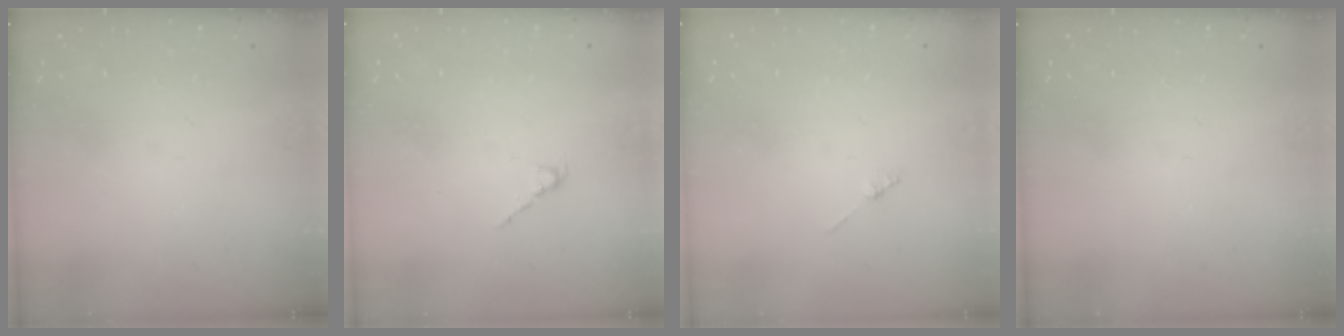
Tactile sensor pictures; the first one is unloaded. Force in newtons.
{"total": 1.3, "press": 1.2, "slide": 0.5}
{"total": 1.3, "press": 1.3, "slide": 0.3}
{"total": 0.0}